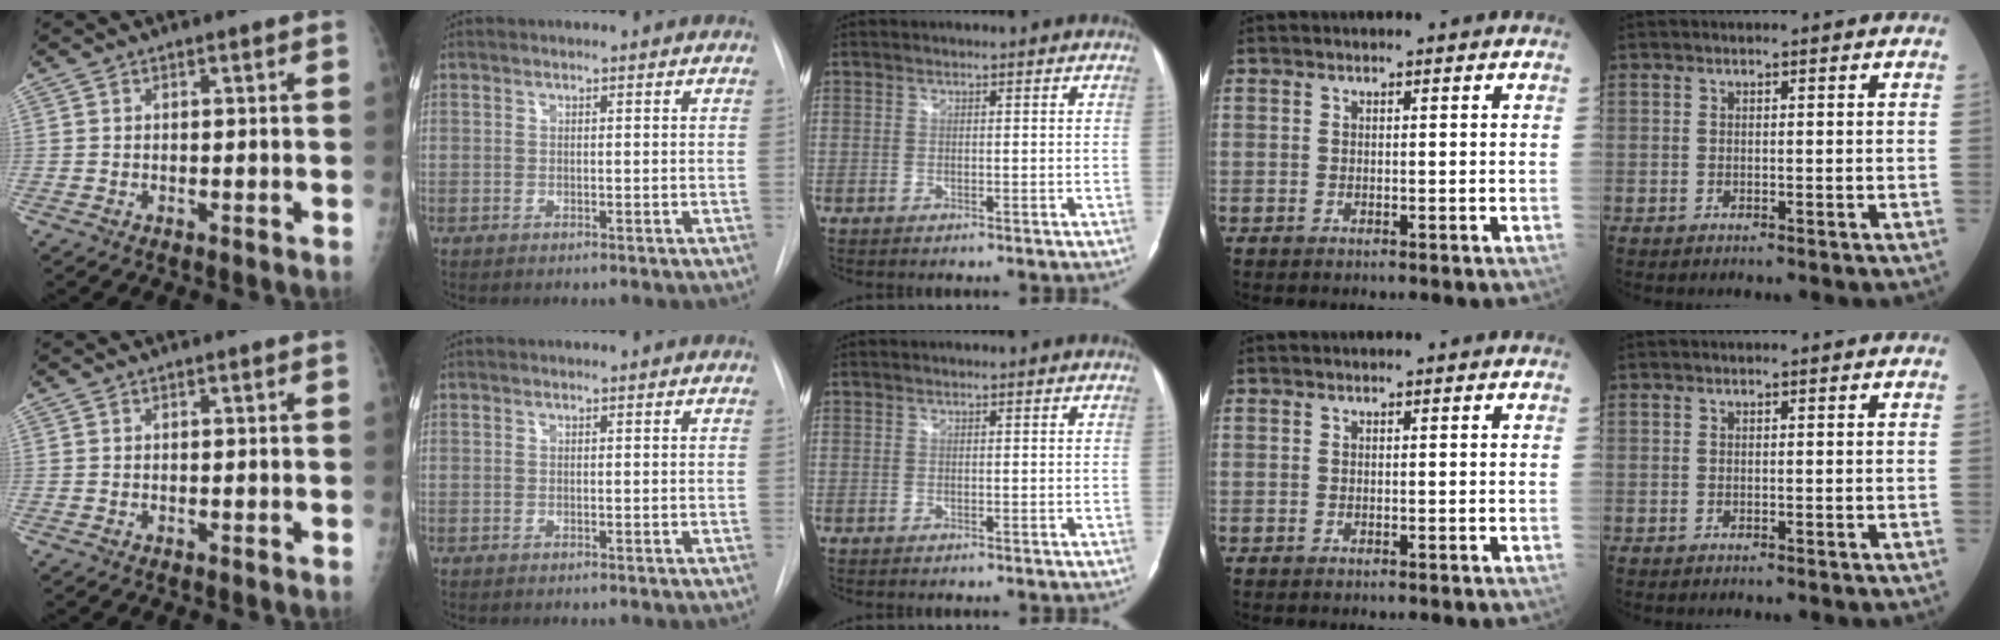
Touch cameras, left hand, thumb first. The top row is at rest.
{}